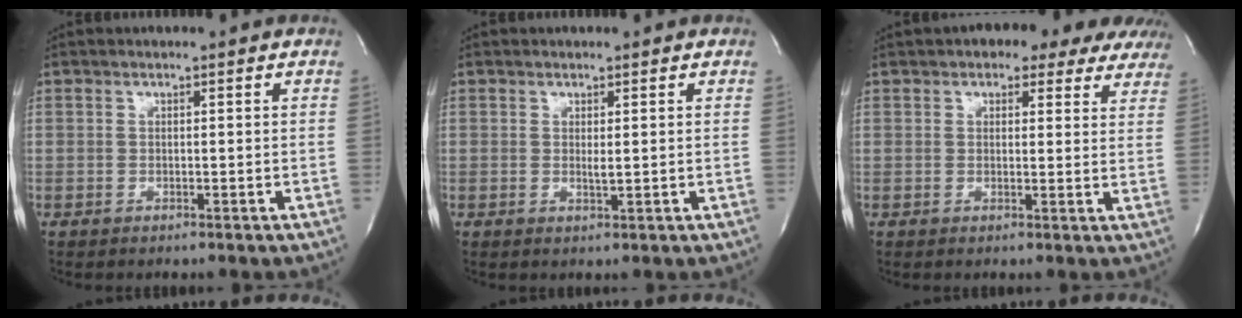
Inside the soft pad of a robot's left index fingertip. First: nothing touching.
{"total": 1.0, "force": [0.2, 0.1, 0.9], "torque": [-0.023, -0.004, 0.006]}
{"total": 11.3, "force": [9.2, 4.7, 4.7], "torque": [-0.027, 0.016, 0.092]}